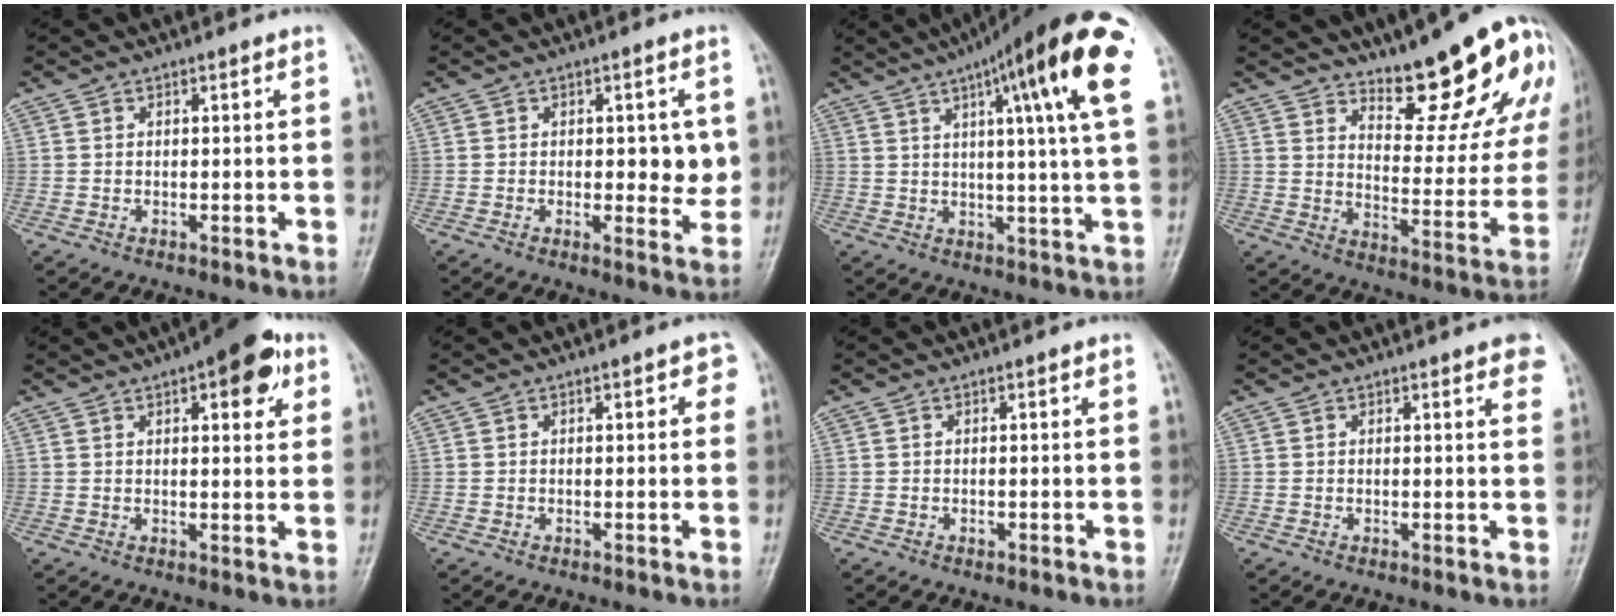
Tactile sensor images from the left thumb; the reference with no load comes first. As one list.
[{"total": 6.1, "force": [0.5, 2.9, 5.4], "torque": [-0.047, -0.008, 0.008]}, {"total": 21.3, "force": [9.4, 2.7, 18.9], "torque": [-0.267, -0.012, 0.120]}, {"total": 18.6, "force": [13.8, 5.5, 11.2], "torque": [-0.107, -0.111, 0.190]}, {"total": 10.4, "force": [4.8, 4.0, 8.3], "torque": [-0.079, -0.007, 0.055]}, {"total": 2.8, "force": [1.0, 1.1, 2.3], "torque": [-0.019, 0.001, 0.007]}, {"total": 0.7, "force": [0.1, 0.4, 0.6], "torque": [-0.004, 0.002, 0.001]}, {"total": 4.9, "force": [3.1, 1.2, 3.6], "torque": [-0.029, -0.002, 0.029]}]